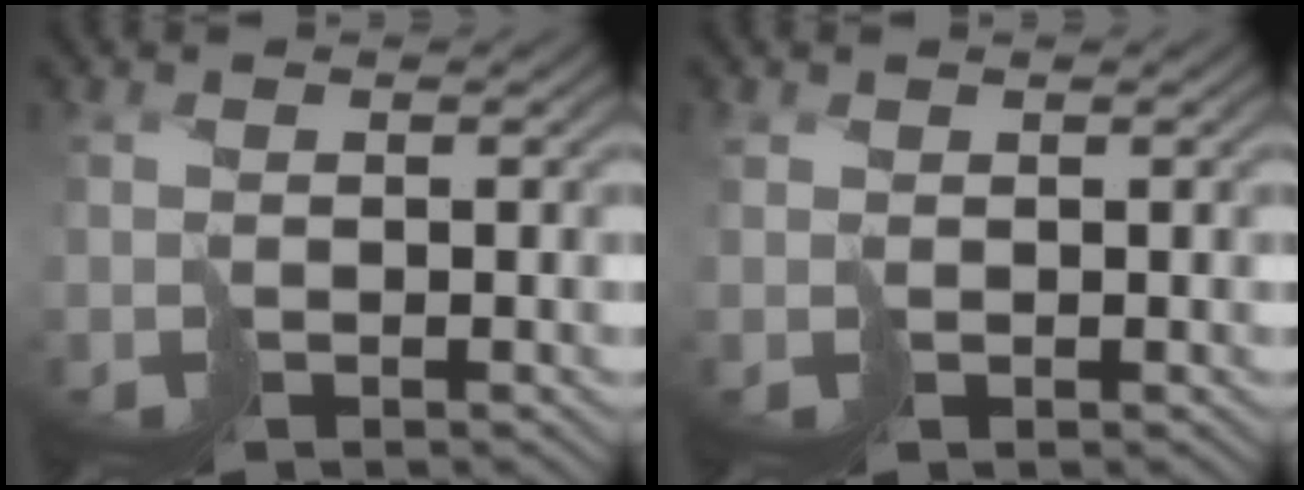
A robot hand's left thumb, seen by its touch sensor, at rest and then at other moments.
{"total": 0.7, "force": [0.4, 0.4, -0.3], "torque": [0.006, -0.006, 0.007]}